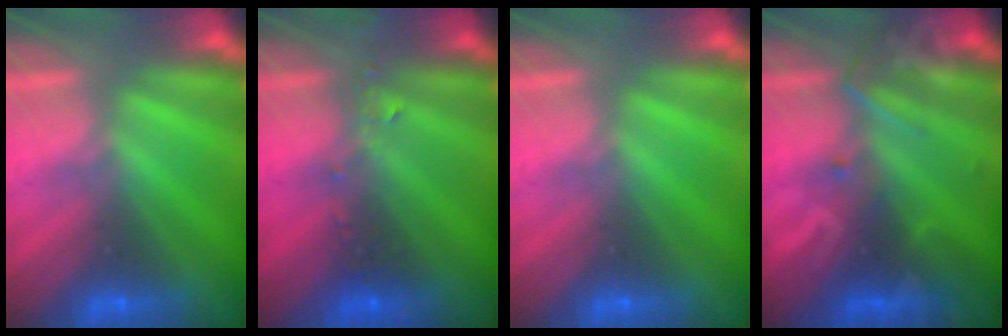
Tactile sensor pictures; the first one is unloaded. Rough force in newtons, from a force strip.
{"total": 2.4}
{"total": 0.0}
{"total": 2.7}